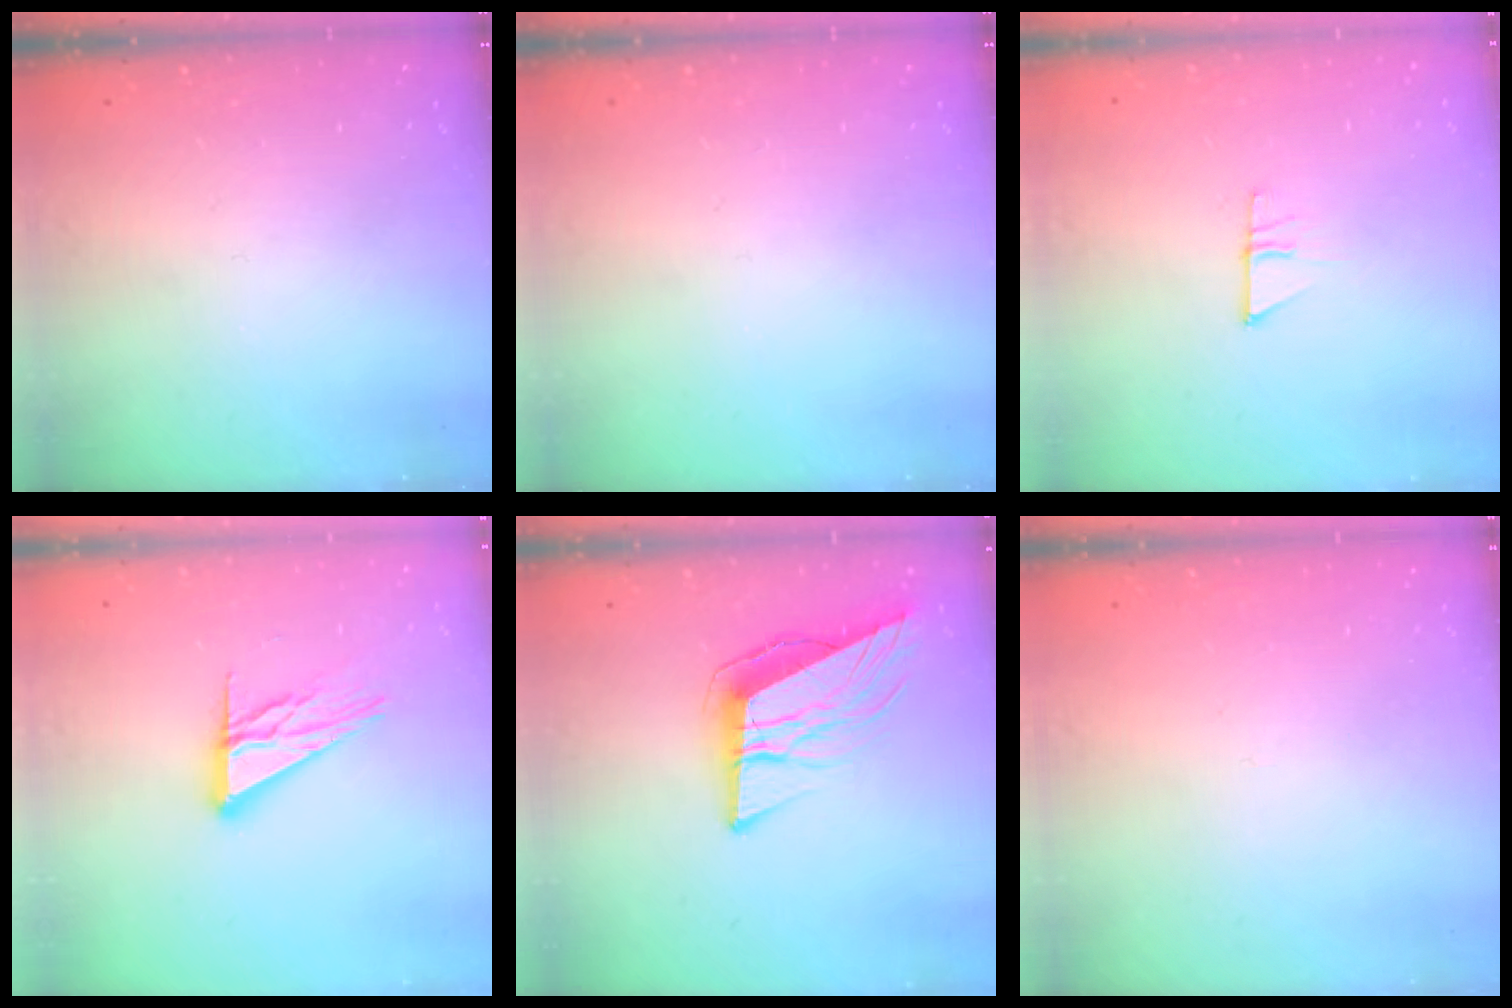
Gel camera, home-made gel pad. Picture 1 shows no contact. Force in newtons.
{"total": 0.0}
{"total": 7.0, "press": 7.0, "slide": 0.5}
{"total": 12.3, "press": 12.3, "slide": 1.2}
{"total": 12.1, "press": 11.5, "slide": 3.6}
{"total": 2.6, "press": 2.6, "slide": 0.2}